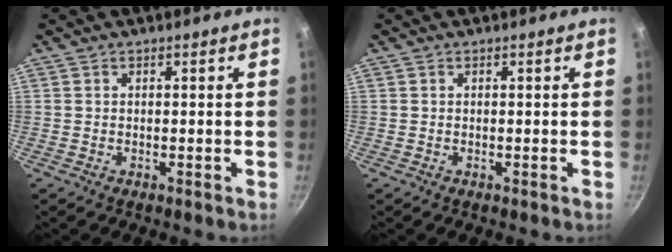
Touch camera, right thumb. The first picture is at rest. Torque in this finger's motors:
{"motor_torque": [-0.45, -0.45, 0.11, 0.06, 0.02]}